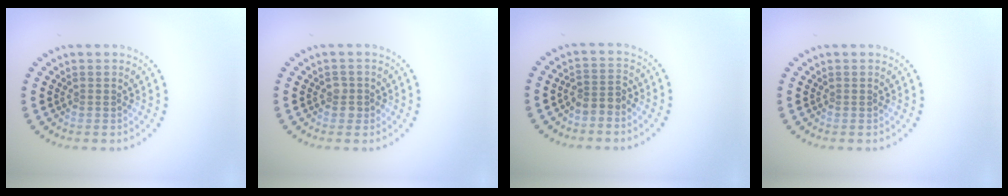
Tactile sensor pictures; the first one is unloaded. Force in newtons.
{"total": 1.1, "press": 1.1, "slide": 0.2}
{"total": 2.1, "press": 1.7, "slide": 1.2}
{"total": 0.0}